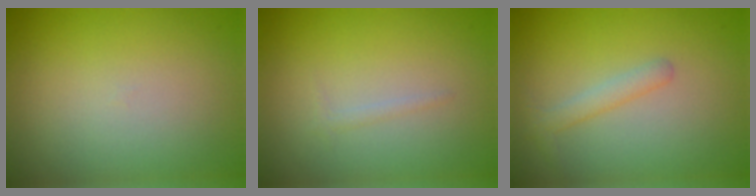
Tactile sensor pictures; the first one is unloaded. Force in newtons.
{"total": 0.6, "press": 0.6, "slide": 0.0}
{"total": 1.6, "press": 1.6, "slide": 0.0}